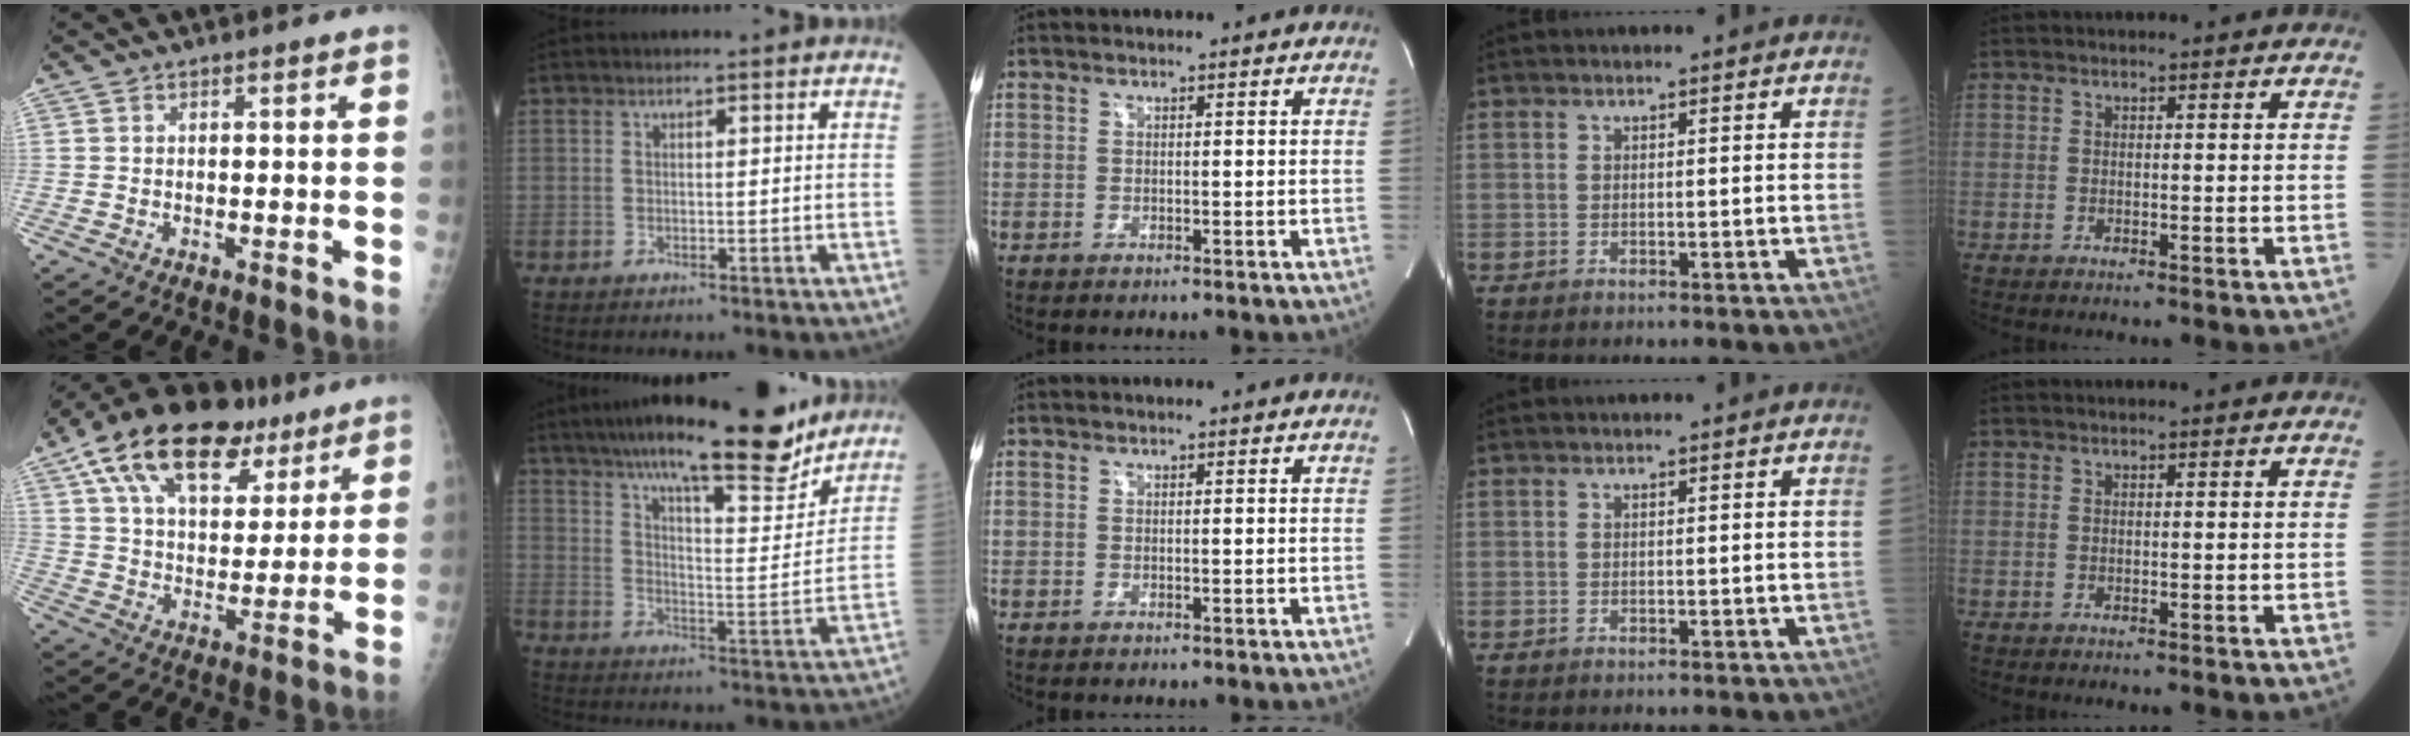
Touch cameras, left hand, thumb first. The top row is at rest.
{"thumb": {"total": 22.7, "force": [12.8, 12.3, 14.1], "torque": [-0.214, -0.006, 0.215]}, "index": {"total": 22.1, "force": [18.4, 3.5, 11.8], "torque": [-0.188, -0.002, 0.261]}}